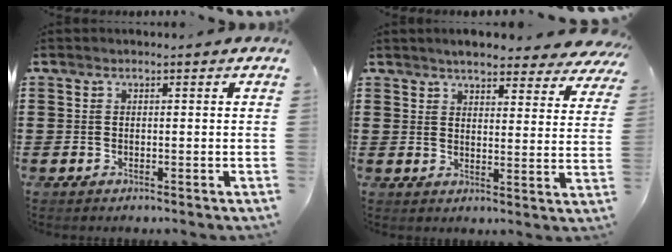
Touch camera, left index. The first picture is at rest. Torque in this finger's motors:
{"motor_torque": [2.14, 0.00, 0.26, -0.03]}